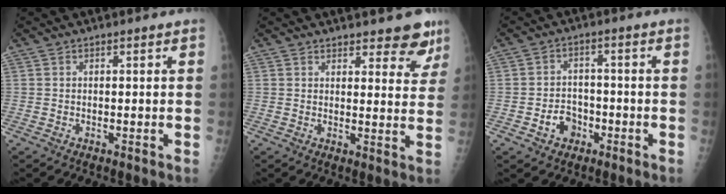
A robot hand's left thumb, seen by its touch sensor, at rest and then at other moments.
{"total": 7.3, "force": [5.9, 2.8, 3.2], "torque": [-0.001, -0.034, 0.063]}
{"total": 5.4, "force": [-2.4, 4.3, 2.2], "torque": [-0.013, 0.024, -0.036]}